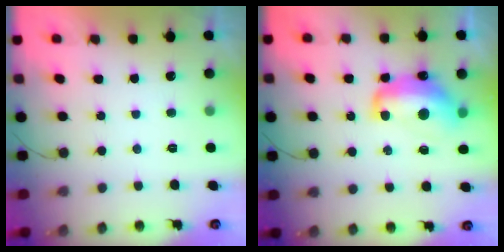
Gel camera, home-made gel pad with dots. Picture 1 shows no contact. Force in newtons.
{"total": 13.1, "press": 13.1, "slide": 1.3}